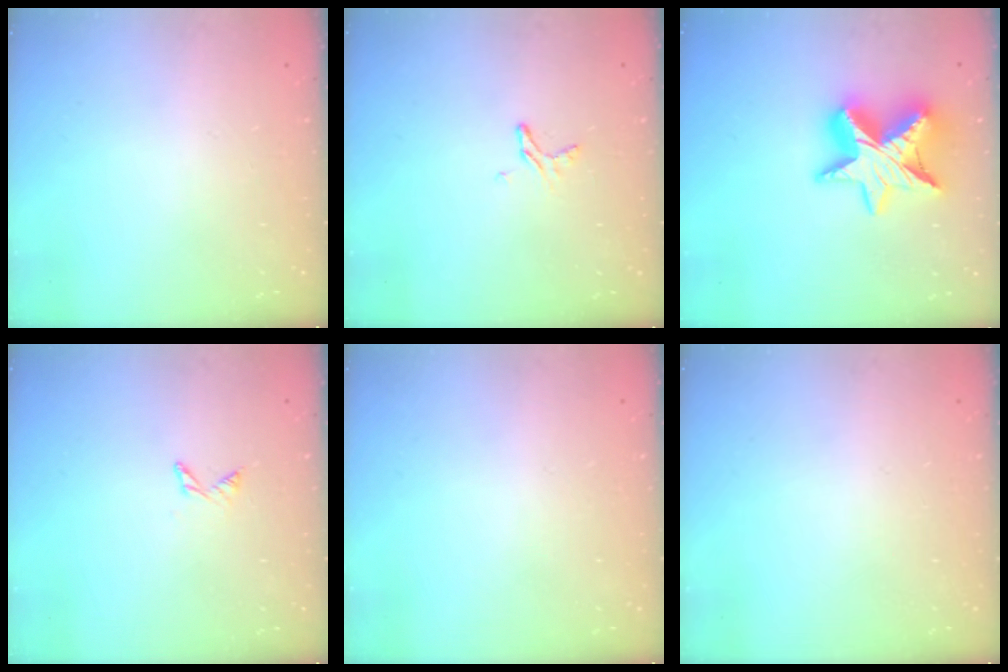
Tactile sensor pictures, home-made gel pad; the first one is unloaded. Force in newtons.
{"total": 4.8, "press": 4.8, "slide": 0.4}
{"total": 16.1, "press": 16.0, "slide": 1.3}
{"total": 3.6, "press": 3.6, "slide": 0.4}
{"total": 0.0}
{"total": 0.0}